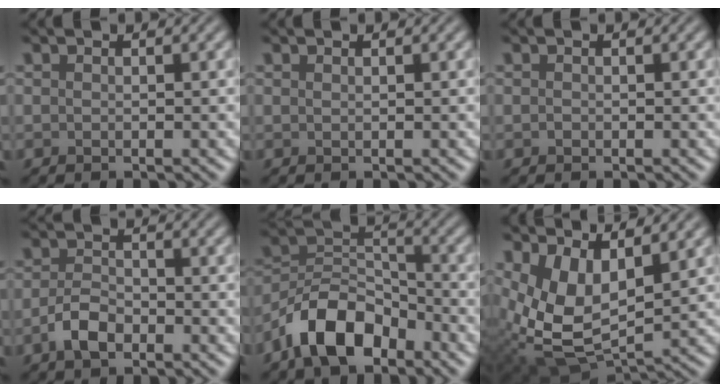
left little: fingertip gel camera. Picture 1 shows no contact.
{"total": 0.0}
{"total": 0.0}
{"total": 2.7, "force": [-1.4, 1.4, 1.9], "torque": [-0.039, 0.001, -0.032]}
{"total": 7.6, "force": [-4.8, 3.9, 4.4], "torque": [-0.071, 0.007, -0.102]}
{"total": 7.7, "force": [1.8, 4.3, 6.1], "torque": [-0.140, -0.017, 0.042]}